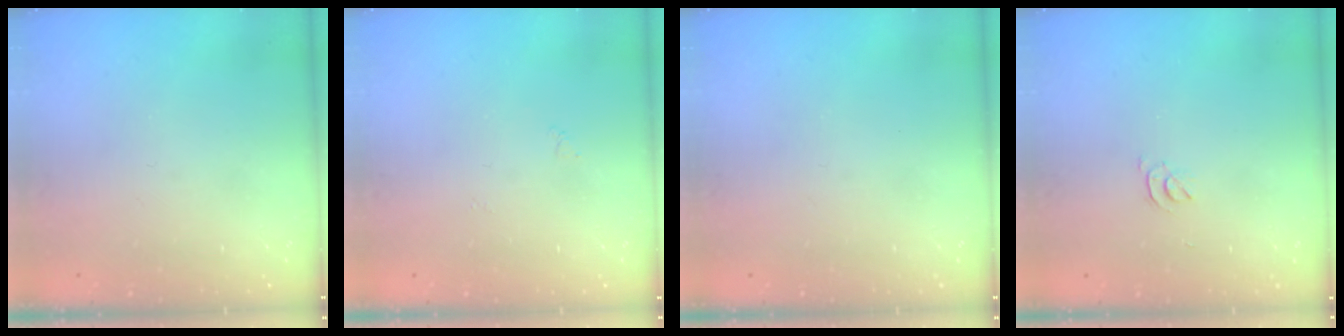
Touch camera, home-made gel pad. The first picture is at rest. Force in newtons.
{"total": 3.3, "press": 3.3, "slide": 0.5}
{"total": 0.0}
{"total": 2.9, "press": 2.9, "slide": 0.5}